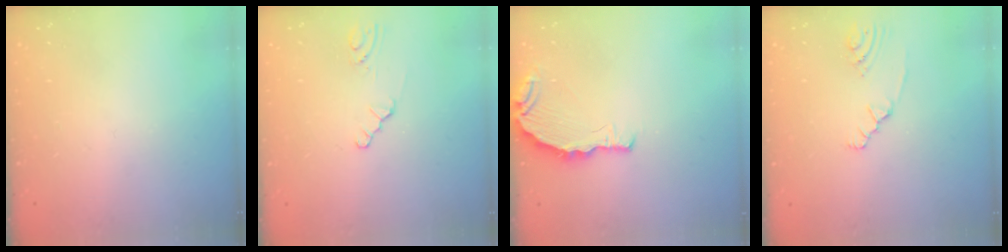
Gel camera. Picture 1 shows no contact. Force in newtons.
{"total": 1.1, "press": 1.0, "slide": 0.2}
{"total": 7.5, "press": 6.0, "slide": 4.5}
{"total": 2.5, "press": 2.3, "slide": 1.1}